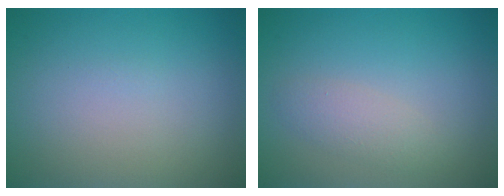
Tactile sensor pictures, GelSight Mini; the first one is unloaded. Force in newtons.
{"total": 1.8, "press": 1.8, "slide": 0.2}